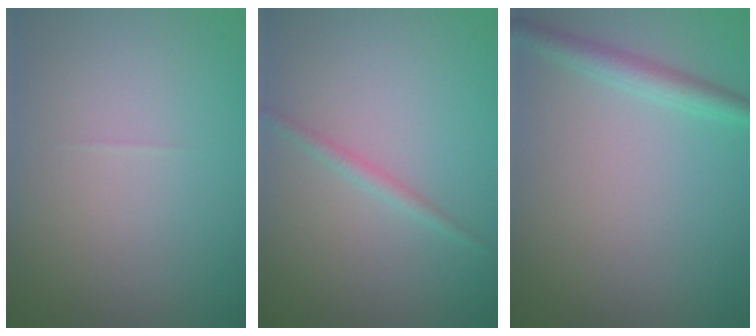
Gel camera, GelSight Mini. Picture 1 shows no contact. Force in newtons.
{"total": 1.1, "press": 1.1, "slide": 0.0}
{"total": 2.3, "press": 2.3, "slide": 0.1}